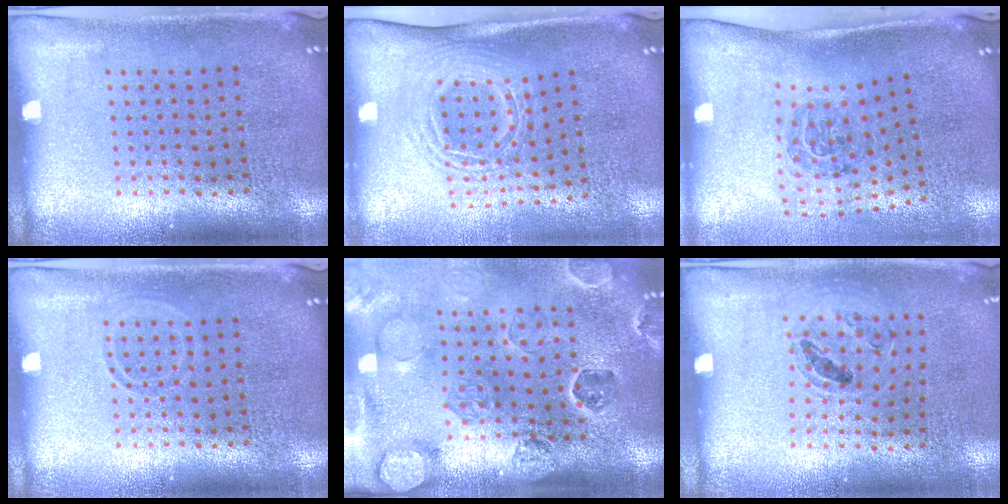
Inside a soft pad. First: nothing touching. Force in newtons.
{"total": 1.7, "press": 1.2, "slide": 1.1}
{"total": 1.8, "press": 1.1, "slide": 1.4}
{"total": 0.8, "press": 0.8, "slide": 0.3}
{"total": 2.7, "press": 2.6, "slide": 0.5}
{"total": 0.9, "press": 0.9, "slide": 0.3}